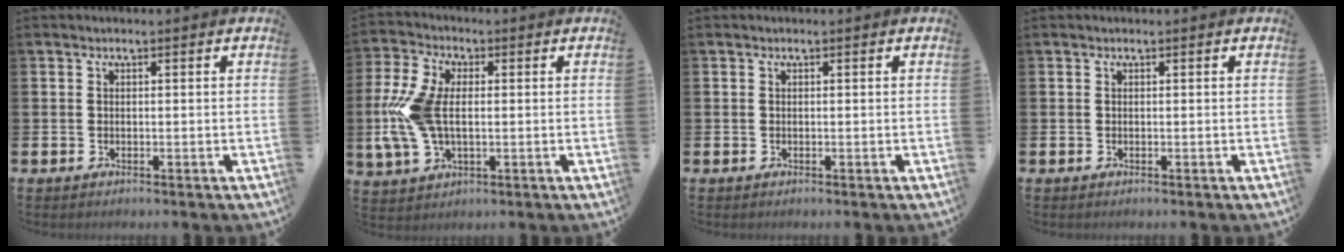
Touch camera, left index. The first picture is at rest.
{"total": 8.5, "force": [0.4, 5.1, 6.9], "torque": [-0.162, 0.012, 0.007]}
{"total": 0.0}
{"total": 0.0}